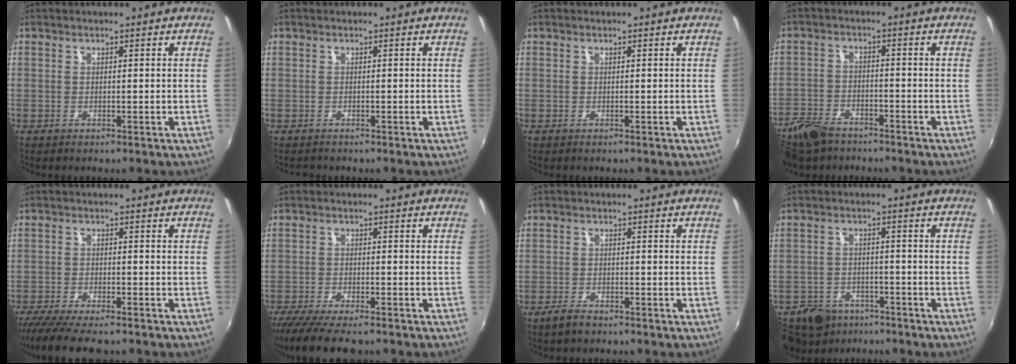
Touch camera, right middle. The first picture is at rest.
{"total": 1.0, "force": [-0.8, 0.6, -0.1], "torque": [-0.001, 0.002, -0.013]}
{"total": 0.0}
{"total": 8.6, "force": [-6.6, 4.3, 3.3], "torque": [-0.095, 0.002, -0.120]}
{"total": 9.8, "force": [-8.2, 1.7, 5.1], "torque": [-0.118, -0.034, -0.140]}
{"total": 10.1, "force": [-8.4, 1.9, 5.3], "torque": [-0.124, -0.035, -0.143]}
{"total": 3.0, "force": [-2.4, 1.0, 1.4], "torque": [-0.041, -0.003, -0.045]}
{"total": 8.1, "force": [-5.4, 5.7, 1.8], "torque": [-0.057, 0.012, -0.077]}